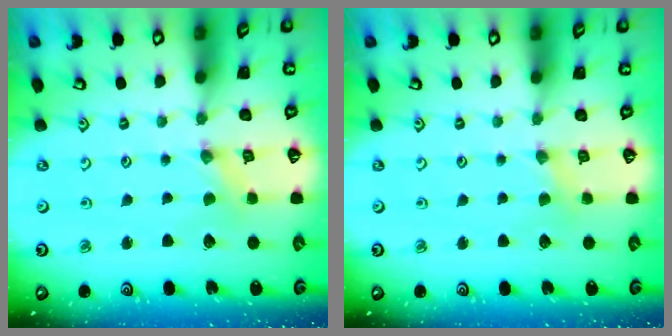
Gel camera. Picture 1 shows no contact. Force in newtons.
{"total": 1.4, "press": 1.4, "slide": 0.3}